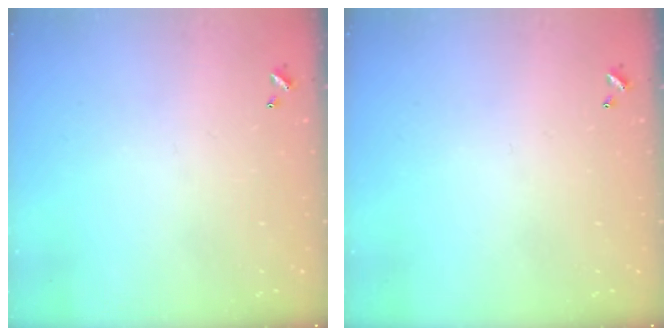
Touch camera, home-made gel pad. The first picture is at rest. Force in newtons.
{"total": 0.0}